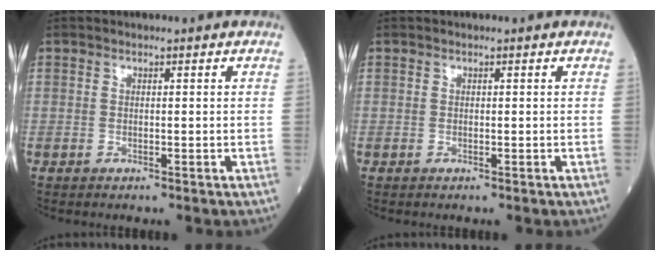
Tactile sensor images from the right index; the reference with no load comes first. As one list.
[{"total": 0.0}]